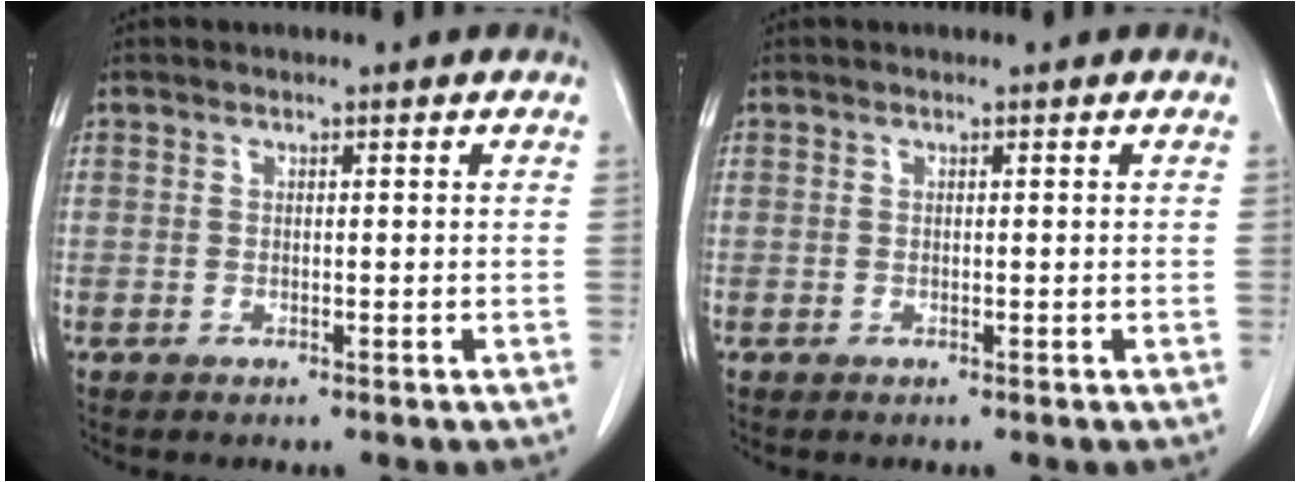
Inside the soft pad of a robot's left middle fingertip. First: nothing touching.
{"total": 0.0}